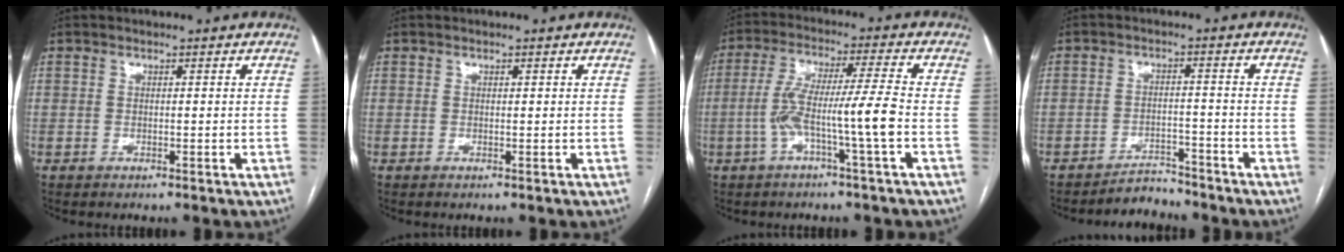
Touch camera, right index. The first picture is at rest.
{"total": 0.0}
{"total": 9.3, "force": [-2.6, -0.8, 8.9], "torque": [-0.176, 0.015, -0.049]}
{"total": 3.8, "force": [-3.6, 1.1, -0.2], "torque": [0.005, -0.001, -0.058]}